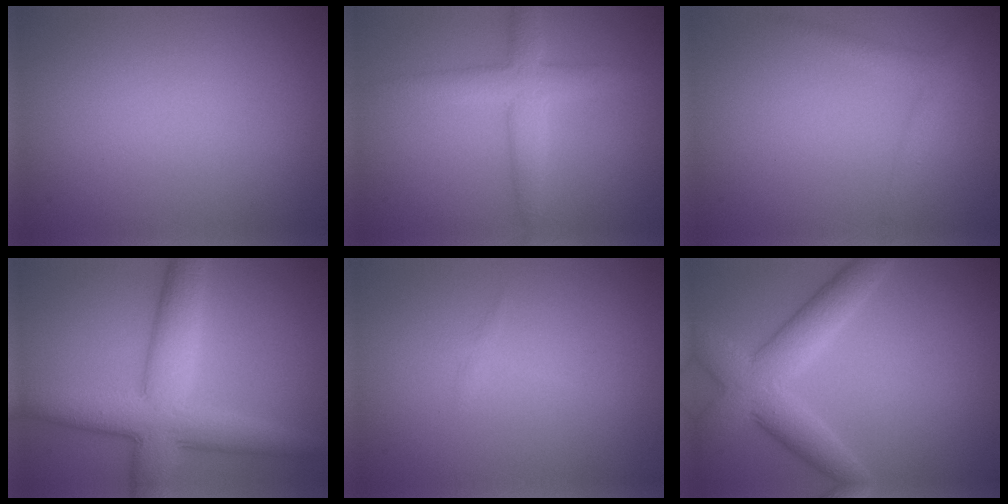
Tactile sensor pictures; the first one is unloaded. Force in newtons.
{"total": 3.9, "press": 3.9, "slide": 0.1}
{"total": 1.8, "press": 1.8, "slide": 0.1}
{"total": 8.0, "press": 8.0, "slide": 0.3}
{"total": 0.5, "press": 0.5, "slide": 0.0}
{"total": 4.9, "press": 4.9, "slide": 0.3}